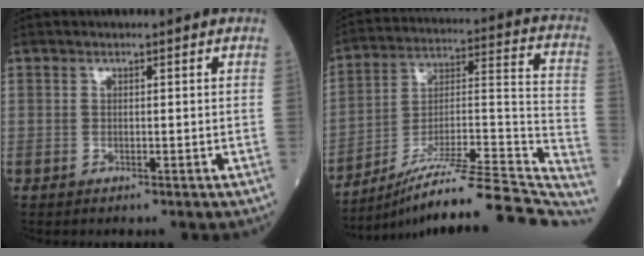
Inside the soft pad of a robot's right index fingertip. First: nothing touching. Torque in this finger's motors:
{"motor_torque": [-0.19, -0.36, 0.20, 0.07]}